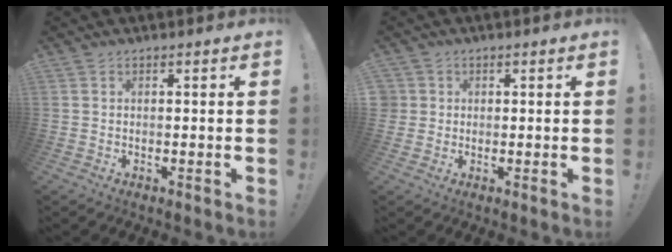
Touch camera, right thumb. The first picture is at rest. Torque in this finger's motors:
{"motor_torque": [0.19, 0.00, 0.13, -0.07, 0.00]}